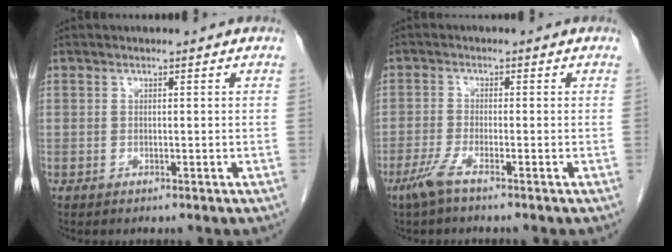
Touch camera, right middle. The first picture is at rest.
{"total": 3.2, "force": [-2.3, 0.0, 2.2], "torque": [-0.051, -0.006, -0.052]}